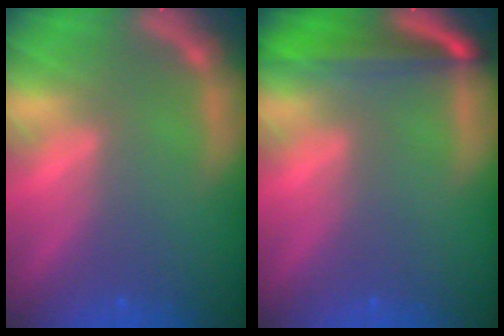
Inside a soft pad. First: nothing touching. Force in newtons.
{"total": 5.5}